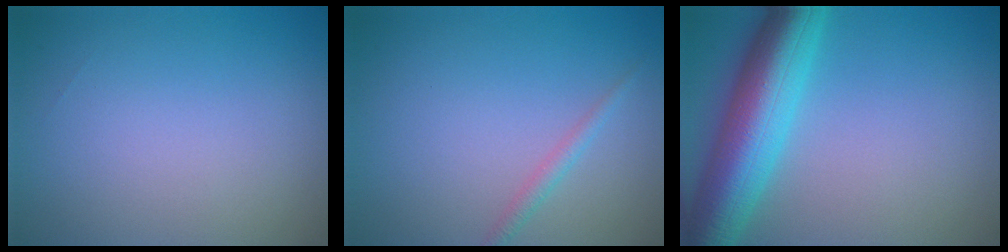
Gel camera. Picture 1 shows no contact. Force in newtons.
{"total": 1.2, "press": 1.2, "slide": 0.0}
{"total": 9.4, "press": 9.4, "slide": 0.3}